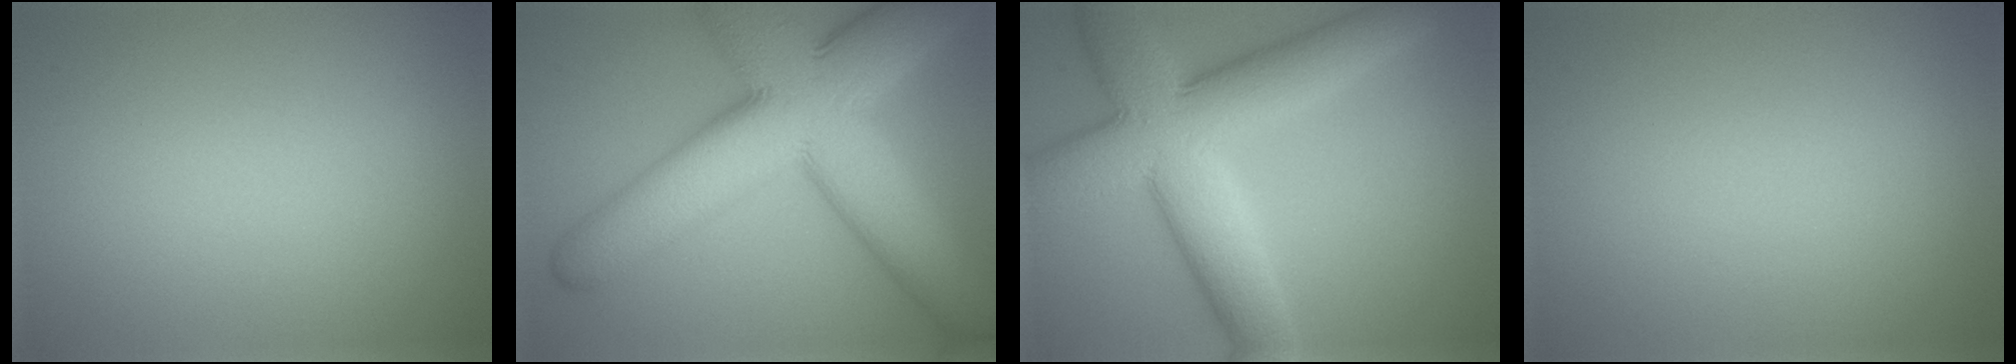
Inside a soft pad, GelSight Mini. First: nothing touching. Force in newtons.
{"total": 14.1, "press": 14.1, "slide": 0.4}
{"total": 10.3, "press": 10.3, "slide": 0.2}
{"total": 0.0}